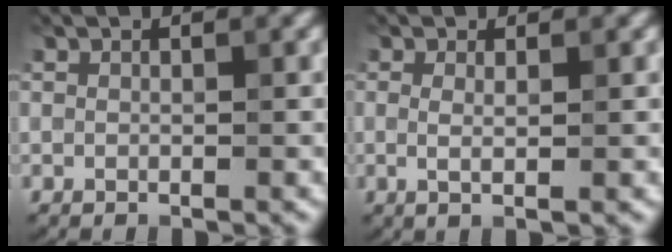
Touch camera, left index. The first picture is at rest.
{"total": 1.6, "force": [0.2, 0.4, 1.5], "torque": [-0.024, -0.003, -0.001]}